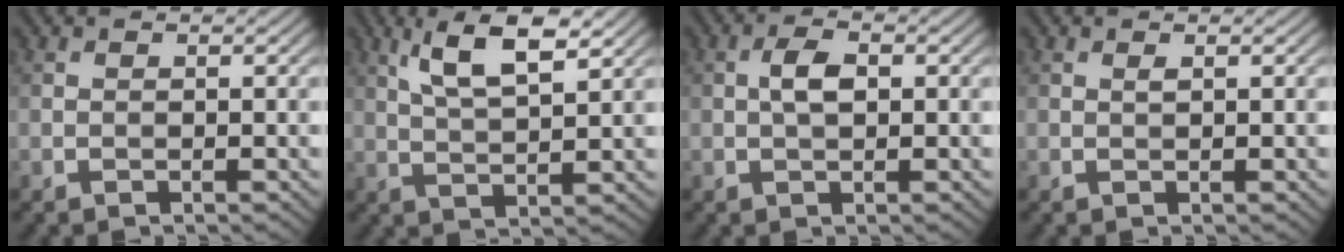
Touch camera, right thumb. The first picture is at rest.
{"total": 7.5, "force": [4.1, 2.0, 5.9], "torque": [-0.119, 0.005, 0.080]}
{"total": 3.0, "force": [0.3, 1.5, 2.6], "torque": [-0.053, 0.007, 0.002]}
{"total": 0.5, "force": [0.3, 0.1, 0.4], "torque": [-0.010, 0.000, 0.005]}